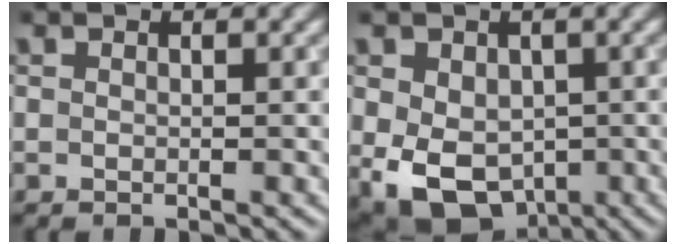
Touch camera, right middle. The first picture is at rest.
{"total": 8.1, "force": [-1.9, 5.9, 5.2], "torque": [-0.090, -0.026, -0.020]}